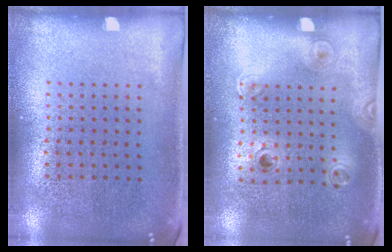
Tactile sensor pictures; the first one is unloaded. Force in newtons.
{"total": 1.1, "press": 0.8, "slide": 0.8}